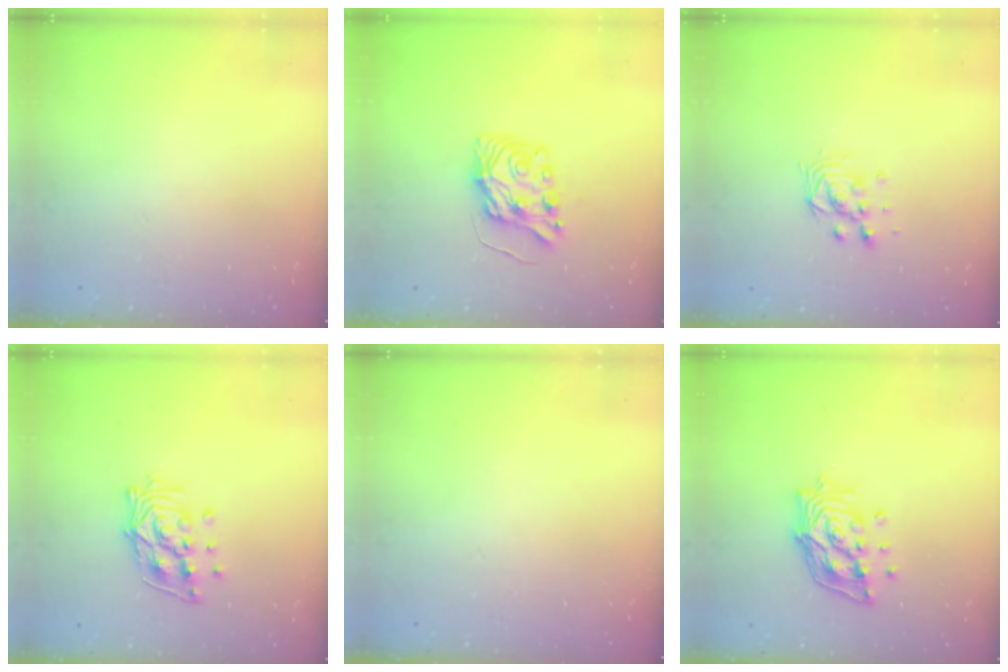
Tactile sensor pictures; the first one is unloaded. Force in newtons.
{"total": 8.8, "press": 8.8, "slide": 1.0}
{"total": 5.9, "press": 5.9, "slide": 0.5}
{"total": 11.7, "press": 11.6, "slide": 1.3}
{"total": 0.0}
{"total": 14.0, "press": 13.9, "slide": 1.3}